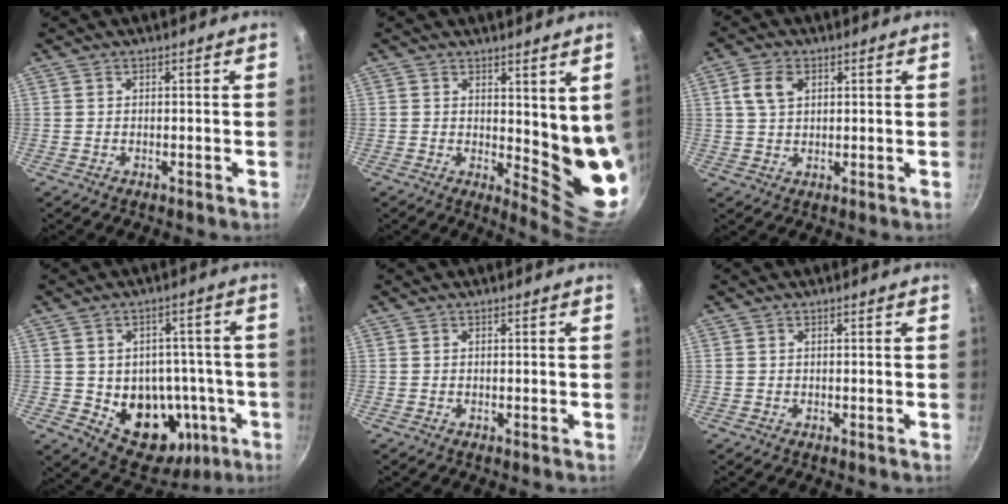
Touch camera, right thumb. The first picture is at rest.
{"total": 9.0, "force": [3.0, 3.7, 7.6], "torque": [-0.079, -0.041, 0.046]}
{"total": 5.2, "force": [1.8, 3.5, 3.4], "torque": [-0.053, 0.003, 0.033]}
{"total": 16.8, "force": [-3.6, 12.8, 10.2], "torque": [-0.096, 0.016, -0.030]}
{"total": 0.0}
{"total": 0.0}